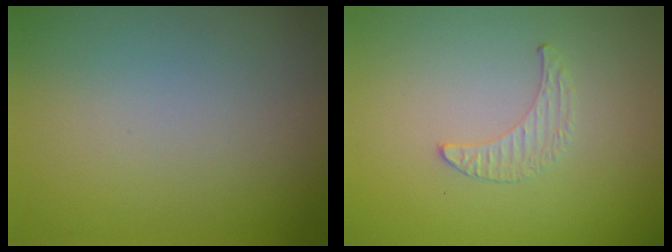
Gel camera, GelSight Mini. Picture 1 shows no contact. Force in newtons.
{"total": 0.5, "press": 0.5, "slide": 0.2}